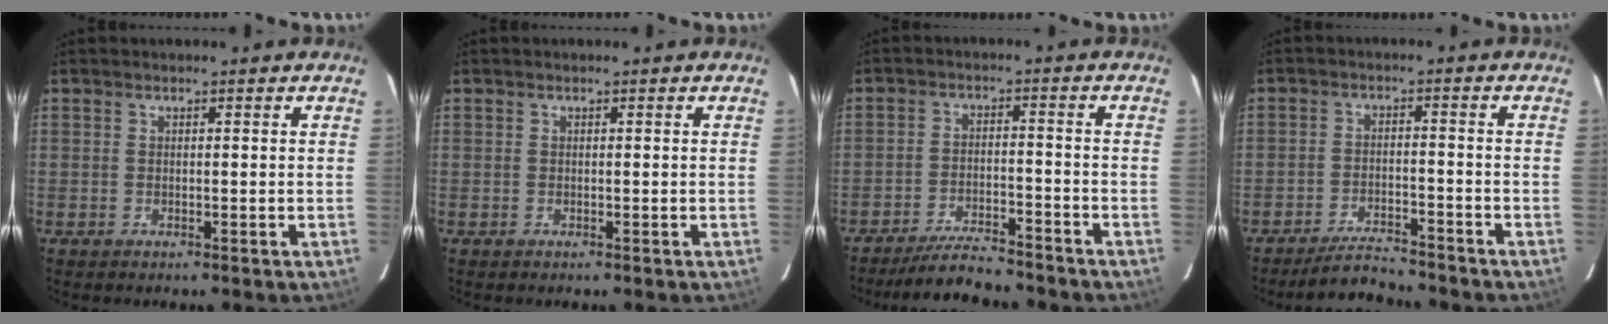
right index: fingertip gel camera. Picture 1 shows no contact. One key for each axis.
{"total": 0.0}
{"total": 8.1, "fx": -7.7, "fy": 0.7, "fz": 2.5, "tx": -0.039, "ty": -0.010, "tz": -0.129}
{"total": 5.3, "fx": -5.3, "fy": 0.5, "fz": 0.8, "tx": -0.015, "ty": -0.009, "tz": -0.089}